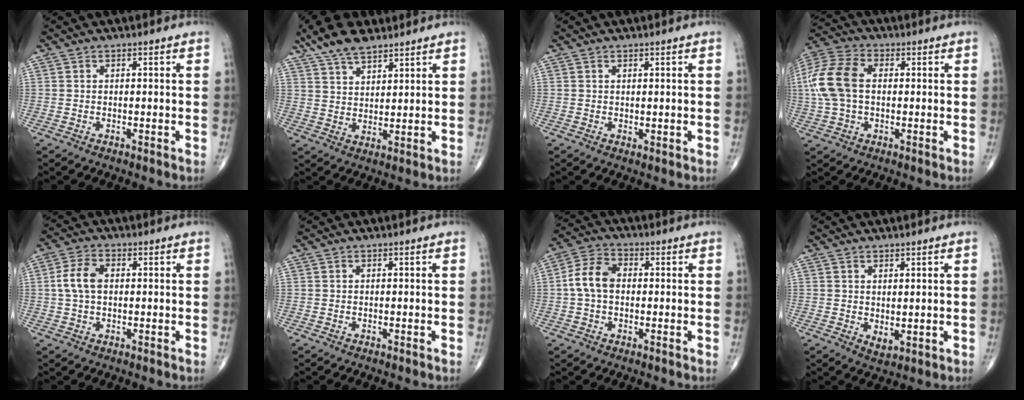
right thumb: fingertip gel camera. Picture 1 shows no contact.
{"total": 10.3, "force": [7.6, 4.2, 5.5], "torque": [-0.088, -0.019, 0.141]}
{"total": 0.6, "force": [0.4, 0.3, 0.4], "torque": [-0.001, -0.005, 0.007]}
{"total": 13.1, "force": [1.0, 8.4, 10.0], "torque": [-0.225, 0.026, 0.014]}
{"total": 5.7, "force": [0.6, 3.5, 4.5], "torque": [-0.098, 0.013, 0.006]}
{"total": 0.0}
{"total": 7.1, "force": [0.0, 4.8, 5.2], "torque": [-0.101, 0.023, -0.009]}
{"total": 2.7, "force": [0.6, 1.5, 2.1], "torque": [-0.030, -0.014, 0.018]}